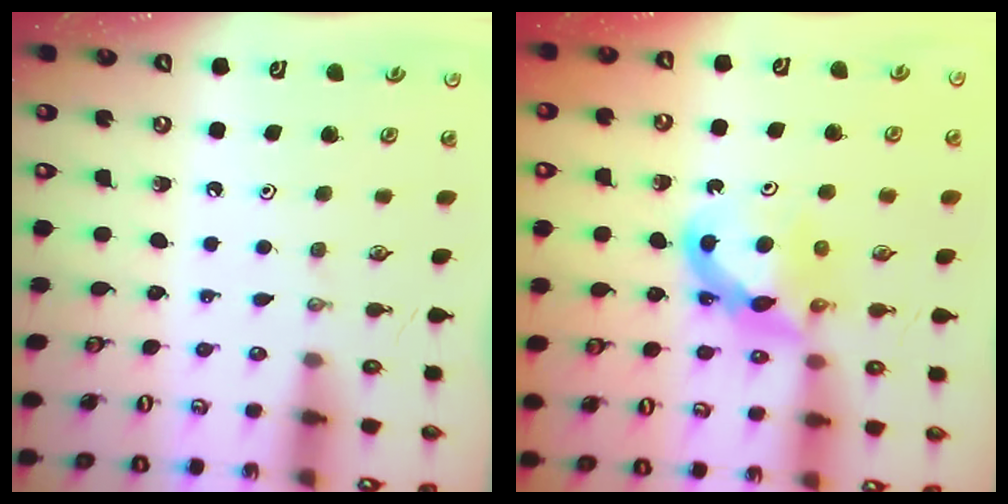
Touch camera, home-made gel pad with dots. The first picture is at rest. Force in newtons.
{"total": 7.4, "press": 7.4, "slide": 0.3}